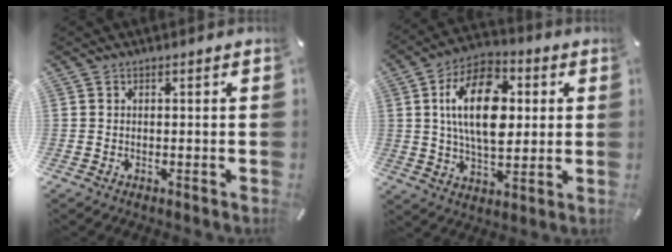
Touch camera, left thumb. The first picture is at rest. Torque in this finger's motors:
{"motor_torque": [0.68, 1.33, 1.54, -1.23, 0.67]}